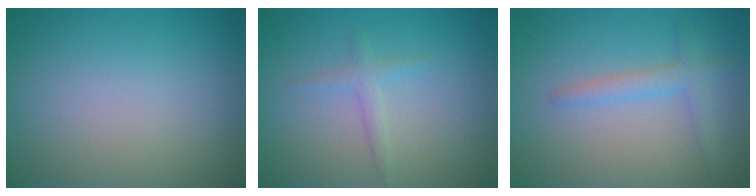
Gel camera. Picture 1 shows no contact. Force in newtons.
{"total": 1.3, "press": 1.3, "slide": 0.1}
{"total": 2.1, "press": 2.1, "slide": 0.1}